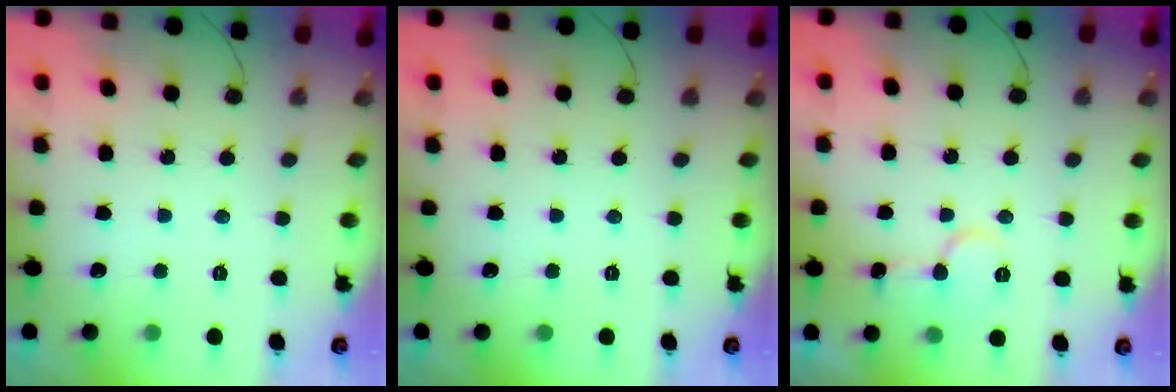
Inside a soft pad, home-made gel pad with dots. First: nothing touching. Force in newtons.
{"total": 0.0}
{"total": 7.3, "press": 7.2, "slide": 0.7}